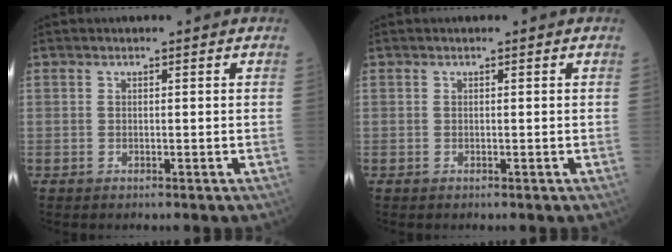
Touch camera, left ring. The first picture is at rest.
{"total": 0.0}